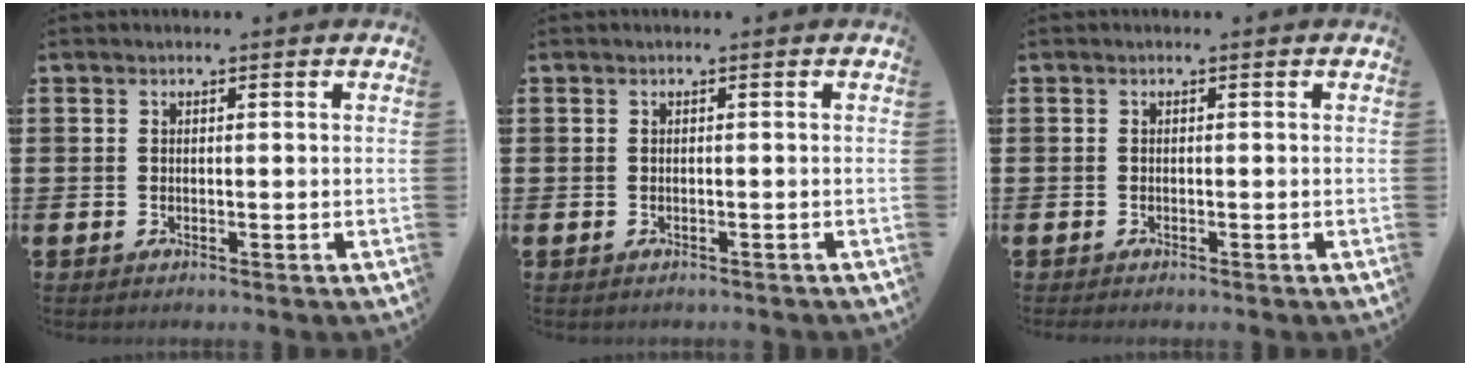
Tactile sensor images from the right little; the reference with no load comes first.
{"total": 0.0}
{"total": 0.0}